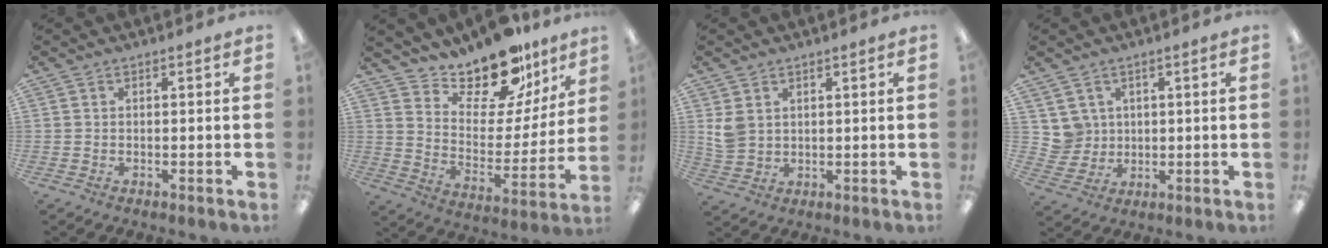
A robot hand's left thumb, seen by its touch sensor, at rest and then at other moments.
{"total": 16.6, "force": [14.7, 6.1, 4.9], "torque": [-0.079, -0.126, 0.258]}
{"total": 4.5, "force": [2.3, 3.4, 1.9], "torque": [-0.034, -0.003, 0.045]}
{"total": 5.3, "force": [2.8, 4.4, -0.4], "torque": [-0.001, -0.009, 0.054]}